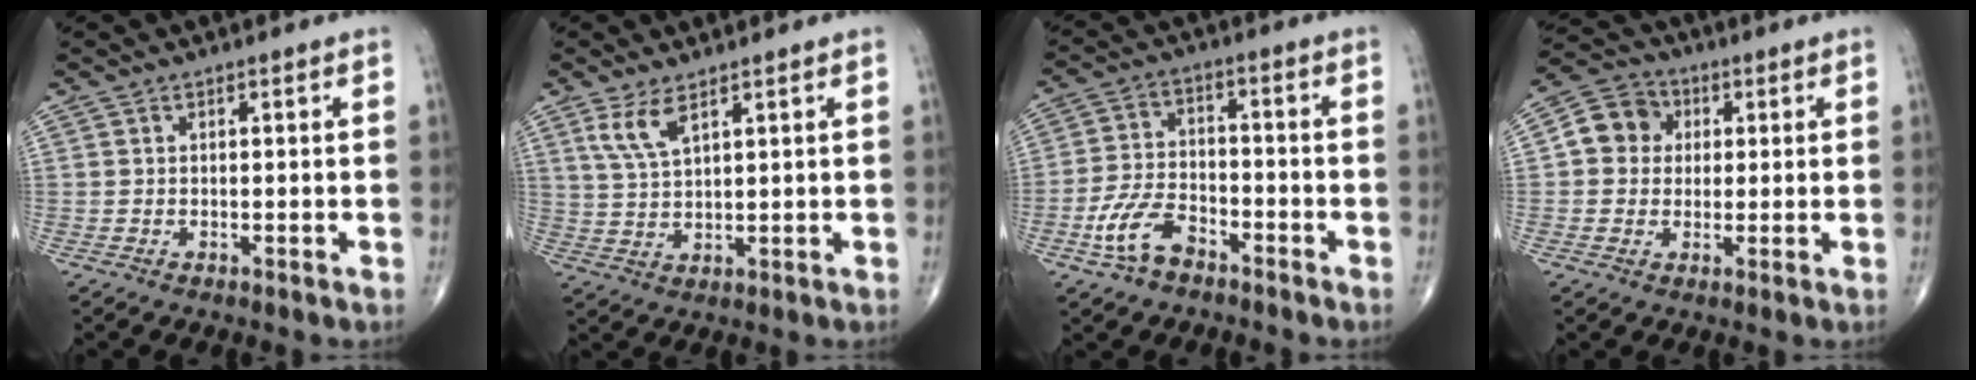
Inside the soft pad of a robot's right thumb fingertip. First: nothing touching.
{"total": 5.4, "force": [3.2, 1.8, 3.9], "torque": [-0.081, -0.014, 0.072]}
{"total": 8.9, "force": [-5.0, 5.0, 5.4], "torque": [-0.110, 0.030, -0.098]}
{"total": 7.8, "force": [1.2, 7.0, 3.3], "torque": [-0.035, 0.013, 0.008]}